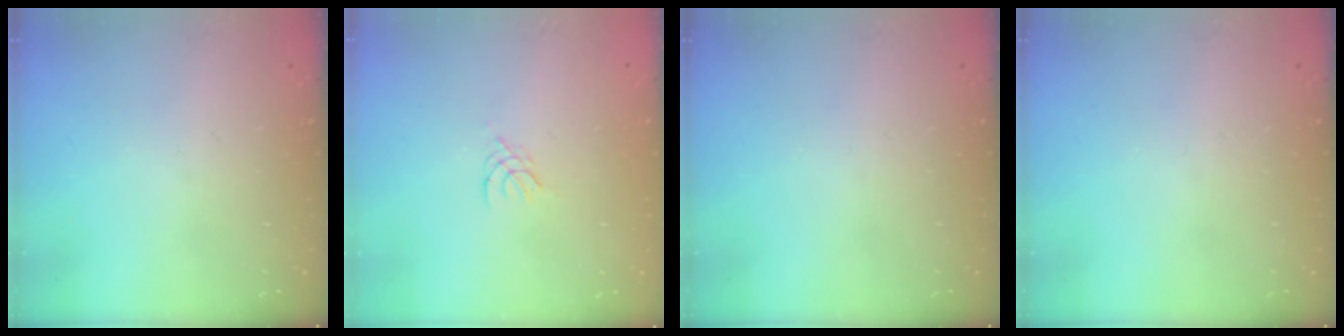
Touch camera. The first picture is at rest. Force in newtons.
{"total": 2.0, "press": 1.9, "slide": 0.4}
{"total": 0.0}
{"total": 0.0}